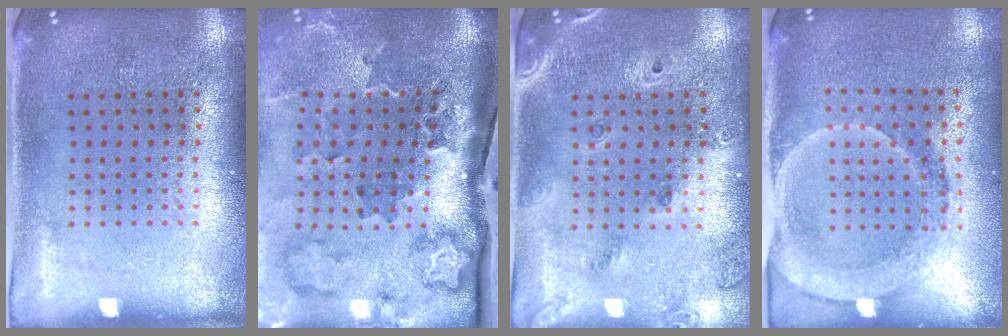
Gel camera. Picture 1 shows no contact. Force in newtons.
{"total": 3.7, "press": 2.4, "slide": 2.8}
{"total": 1.5, "press": 1.4, "slide": 0.7}
{"total": 1.8, "press": 1.6, "slide": 0.8}